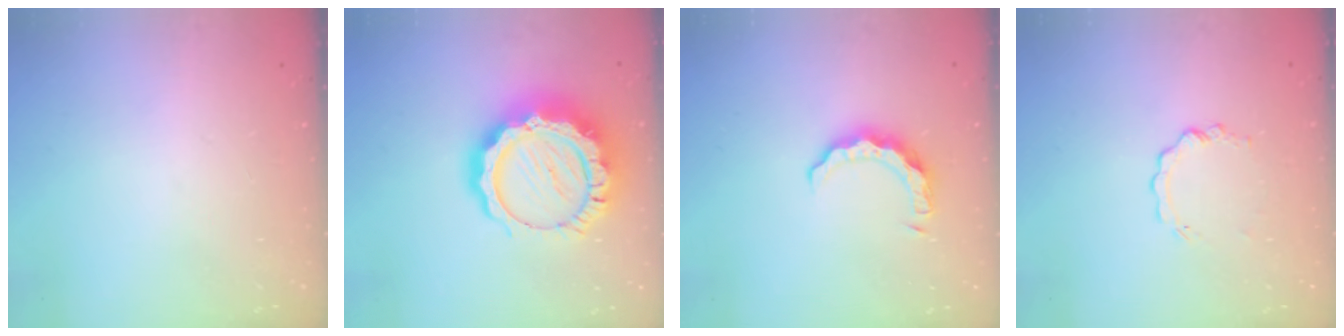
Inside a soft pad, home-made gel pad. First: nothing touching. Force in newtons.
{"total": 18.2, "press": 18.1, "slide": 1.7}
{"total": 7.4, "press": 7.4, "slide": 0.6}
{"total": 3.6, "press": 3.6, "slide": 0.3}